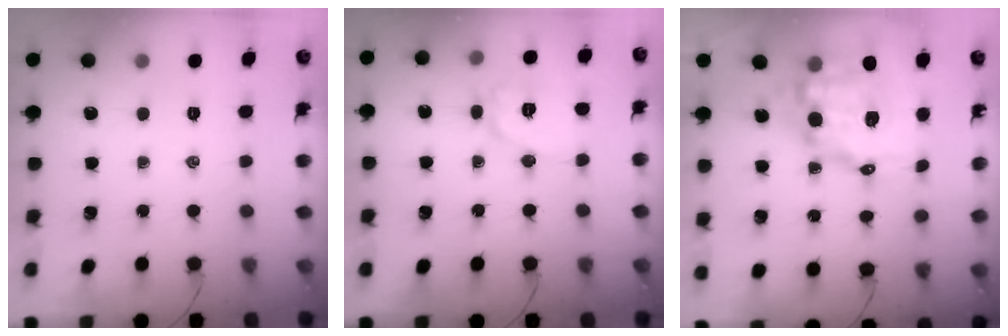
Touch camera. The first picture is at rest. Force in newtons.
{"total": 9.2, "press": 9.2, "slide": 0.5}
{"total": 12.2, "press": 11.9, "slide": 2.5}